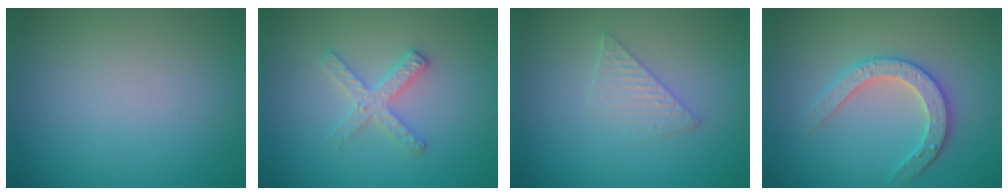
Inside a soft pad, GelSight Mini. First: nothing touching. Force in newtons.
{"total": 2.6, "press": 2.5, "slide": 0.4}
{"total": 2.0, "press": 2.0, "slide": 0.2}
{"total": 3.0, "press": 2.9, "slide": 0.5}